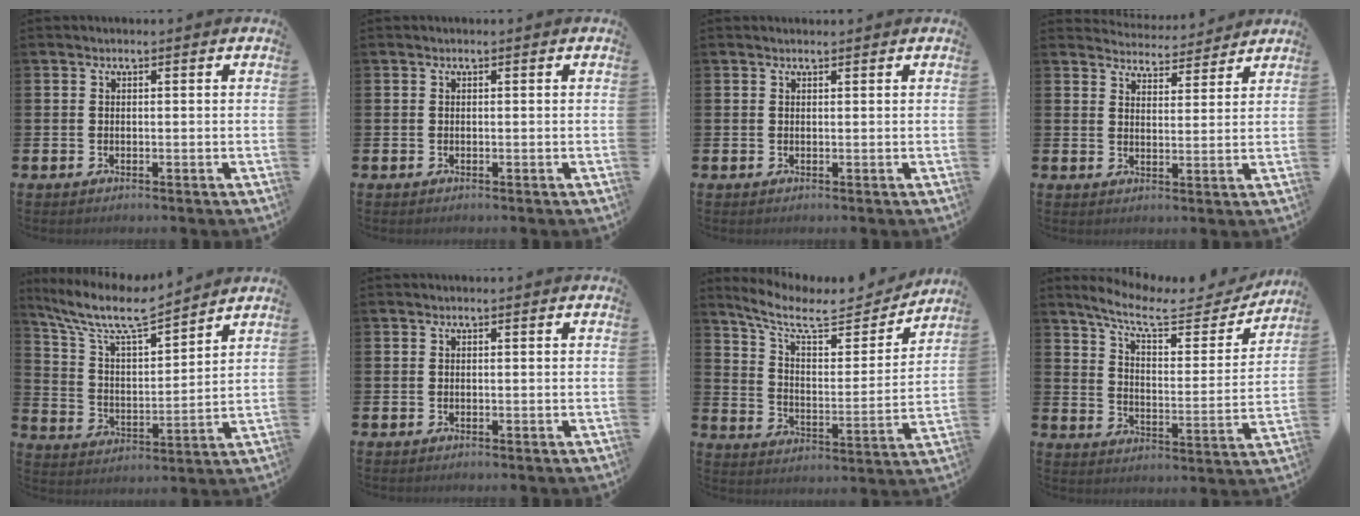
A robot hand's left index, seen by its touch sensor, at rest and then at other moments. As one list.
[{"total": 0.0}, {"total": 0.6, "force": [0.6, 0.1, 0.1], "torque": [0.010, -0.004, 0.009]}, {"total": 4.4, "force": [4.3, 0.7, -0.1], "torque": [-0.008, -0.030, 0.076]}, {"total": 9.6, "force": [8.4, 2.0, 4.2], "torque": [-0.110, -0.048, 0.145]}, {"total": 0.0}, {"total": 9.3, "force": [7.9, 2.9, 3.9], "torque": [-0.096, -0.054, 0.133]}, {"total": 9.9, "force": [8.6, 2.6, 4.2], "torque": [-0.101, -0.050, 0.145]}]